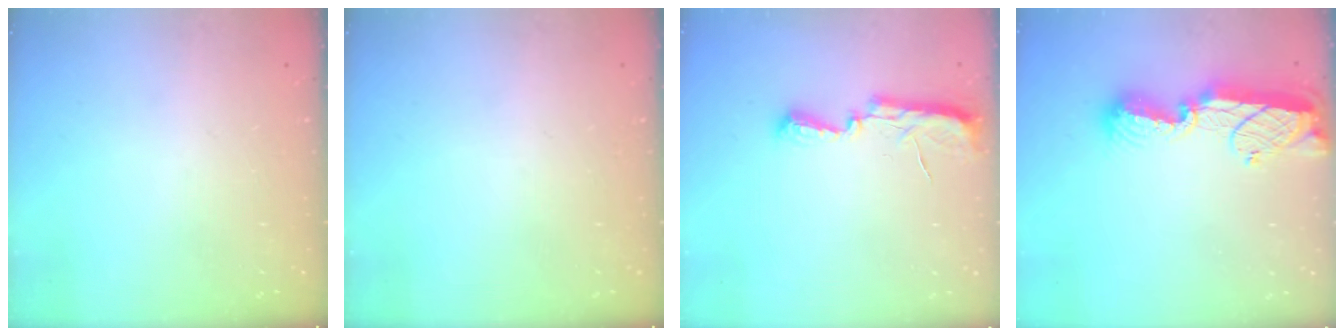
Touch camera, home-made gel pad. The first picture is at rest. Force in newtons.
{"total": 0.0}
{"total": 7.2, "press": 7.2, "slide": 0.7}
{"total": 12.4, "press": 12.4, "slide": 1.0}